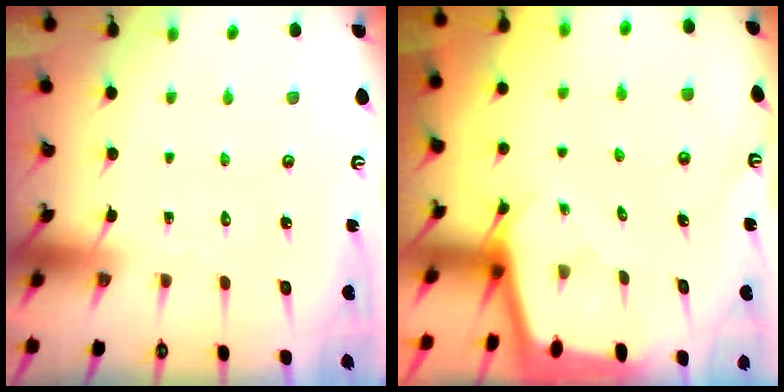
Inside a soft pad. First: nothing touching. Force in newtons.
{"total": 2.0, "press": 2.0, "slide": 0.1}